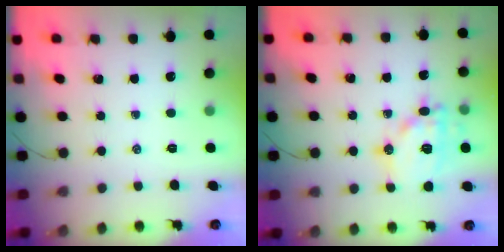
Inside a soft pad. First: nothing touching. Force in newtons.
{"total": 15.7, "press": 15.6, "slide": 1.5}